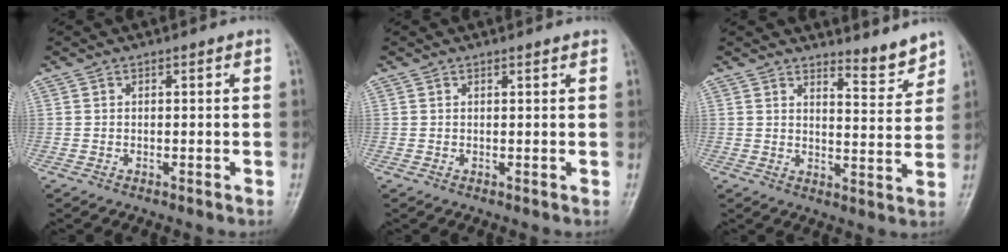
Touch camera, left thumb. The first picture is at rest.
{"total": 0.9, "force": [0.7, 0.1, 0.5], "torque": [-0.007, -0.001, 0.010]}
{"total": 5.1, "force": [4.8, 0.8, 1.6], "torque": [-0.010, -0.053, 0.076]}